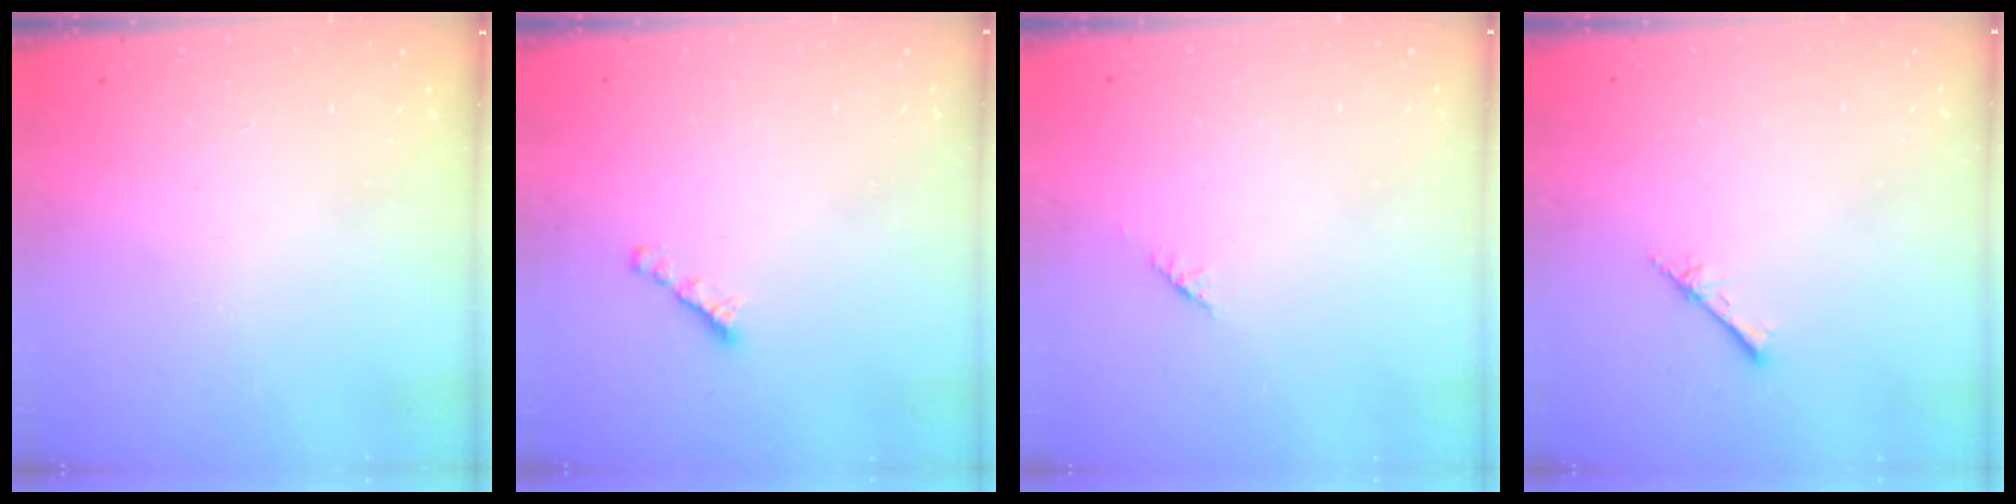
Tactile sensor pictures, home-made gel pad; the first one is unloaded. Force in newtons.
{"total": 2.7, "press": 2.7, "slide": 0.2}
{"total": 1.4, "press": 1.3, "slide": 0.5}
{"total": 2.6, "press": 2.6, "slide": 0.3}